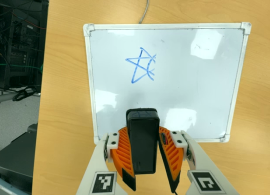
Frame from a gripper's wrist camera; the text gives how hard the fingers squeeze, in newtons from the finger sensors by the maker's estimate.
{"total": 11.5, "left": 10.1, "right": 12.8}